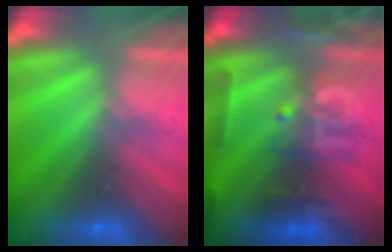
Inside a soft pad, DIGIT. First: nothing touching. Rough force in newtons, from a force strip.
{"total": 2.8}